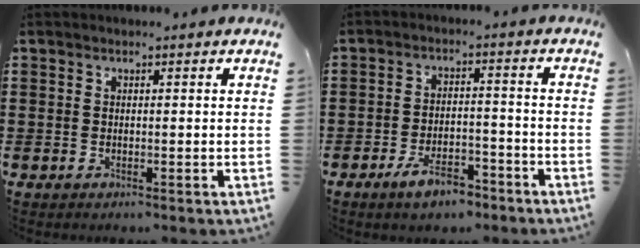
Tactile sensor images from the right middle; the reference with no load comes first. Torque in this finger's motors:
{"motor_torque": [1.86, -0.27, 0.44, 0.14]}